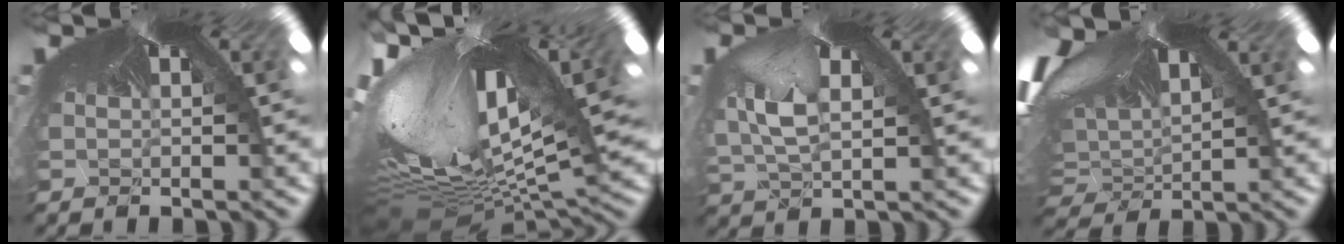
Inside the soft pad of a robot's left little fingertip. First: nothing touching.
{"total": 5.0, "force": [-3.9, 0.4, 3.0], "torque": [-0.122, -0.100, -0.022]}
{"total": 2.8, "force": [-2.0, 2.0, 0.2], "torque": [-0.041, -0.032, -0.001]}
{"total": 2.5, "force": [-1.1, 1.7, 1.4], "torque": [-0.044, -0.042, 0.016]}